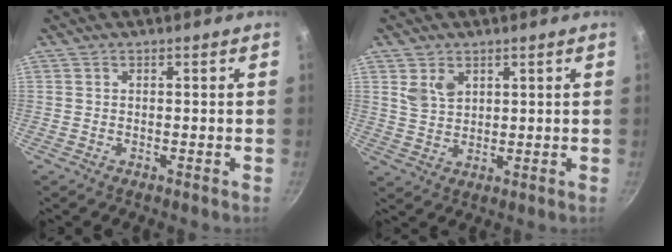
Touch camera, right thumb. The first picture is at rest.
{"total": 4.8, "force": [2.1, 3.2, 2.8], "torque": [-0.041, -0.012, 0.045]}